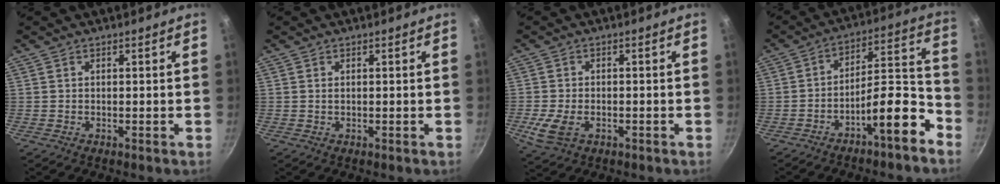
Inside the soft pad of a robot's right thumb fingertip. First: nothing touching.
{"total": 0.5, "force": [0.2, 0.3, 0.4], "torque": [-0.008, 0.000, 0.004]}
{"total": 6.2, "force": [-1.9, 3.9, 4.4], "torque": [-0.094, -0.003, -0.031]}
{"total": 11.8, "force": [-7.0, 3.2, 8.9], "torque": [-0.106, 0.078, -0.107]}